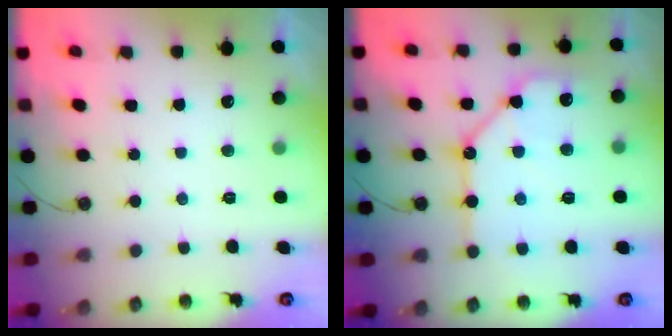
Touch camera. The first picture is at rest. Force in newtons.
{"total": 12.5, "press": 12.5, "slide": 1.3}